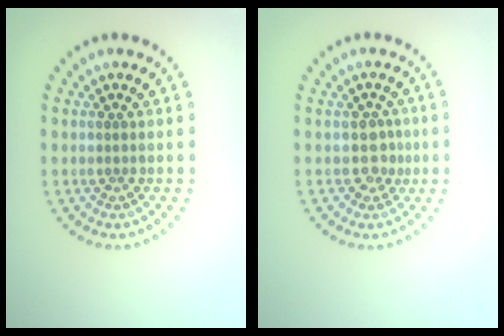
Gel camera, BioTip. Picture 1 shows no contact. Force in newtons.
{"total": 1.6, "press": 1.4, "slide": 0.9}